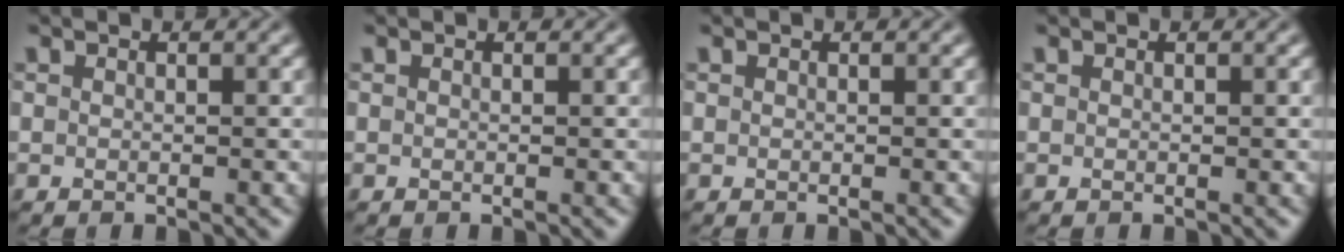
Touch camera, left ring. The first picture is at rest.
{"total": 0.0}
{"total": 0.0}
{"total": 0.0}